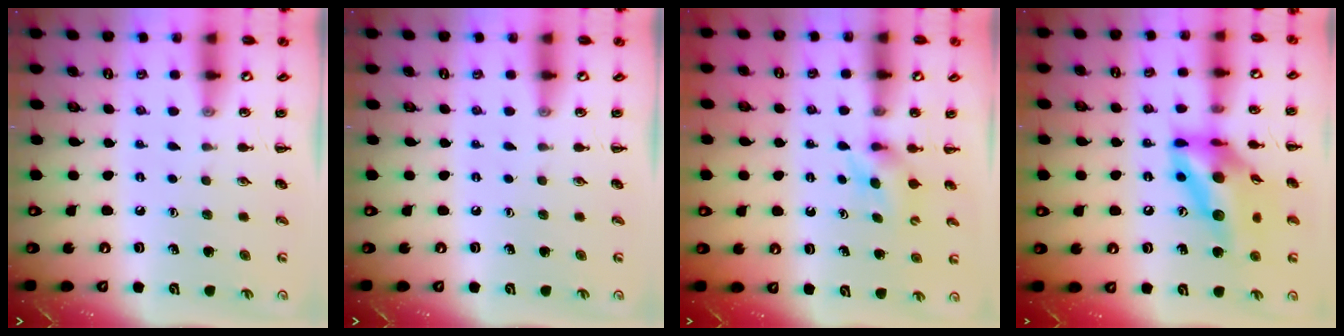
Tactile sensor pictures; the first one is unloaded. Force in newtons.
{"total": 0.0}
{"total": 4.9, "press": 4.7, "slide": 1.3}
{"total": 15.9, "press": 15.0, "slide": 5.3}